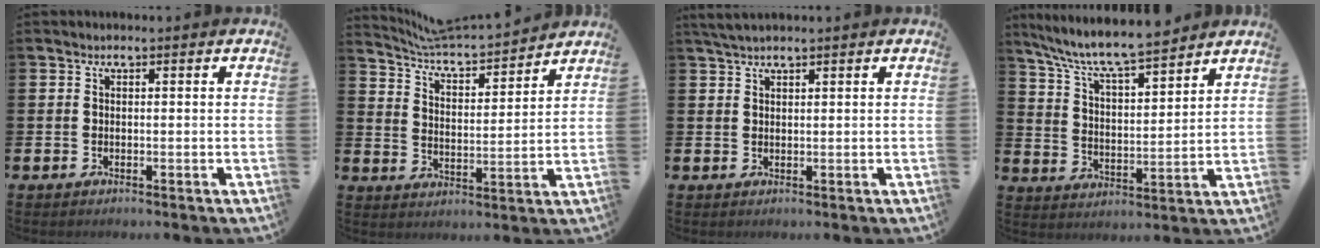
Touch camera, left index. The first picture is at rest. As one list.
[{"total": 5.7, "force": [5.5, 0.7, 1.2], "torque": [-0.050, -0.051, 0.091]}, {"total": 2.3, "force": [2.0, 0.4, 1.1], "torque": [-0.027, 0.005, 0.037]}, {"total": 8.1, "force": [7.7, 0.6, 2.6], "torque": [-0.082, -0.055, 0.134]}]